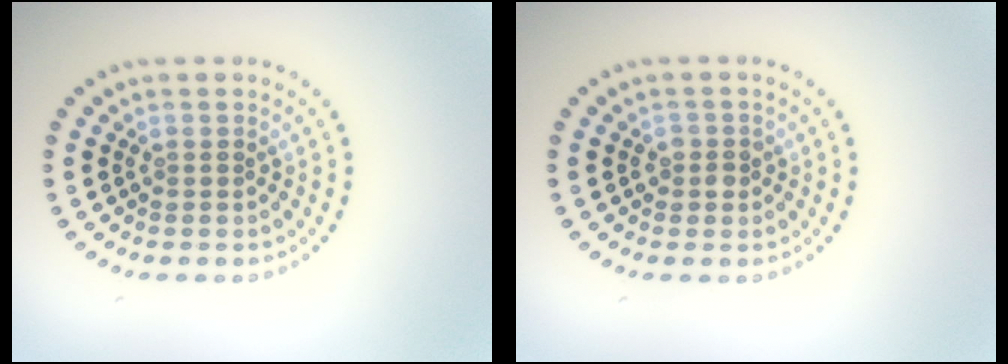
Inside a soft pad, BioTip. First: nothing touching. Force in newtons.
{"total": 1.3, "press": 1.2, "slide": 0.5}